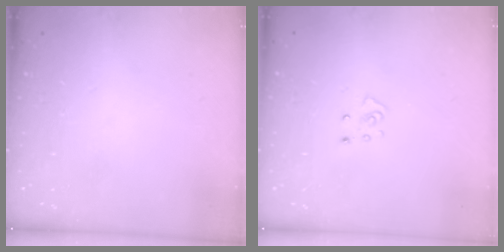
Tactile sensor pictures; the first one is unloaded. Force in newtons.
{"total": 4.2, "press": 4.1, "slide": 0.5}